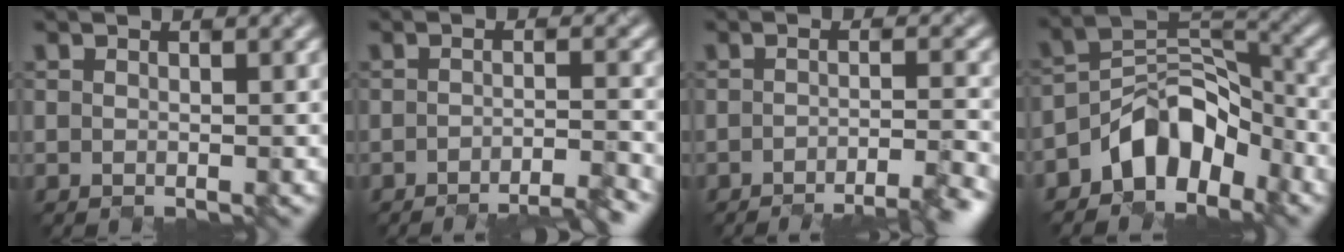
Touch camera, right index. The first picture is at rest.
{"total": 4.4, "force": [-2.9, 0.7, 3.3], "torque": [-0.037, 0.000, -0.041]}
{"total": 5.4, "force": [-3.1, 1.1, 4.3], "torque": [-0.045, -0.005, -0.040]}
{"total": 5.4, "force": [-3.9, 2.9, 2.3], "torque": [-0.025, 0.020, -0.071]}